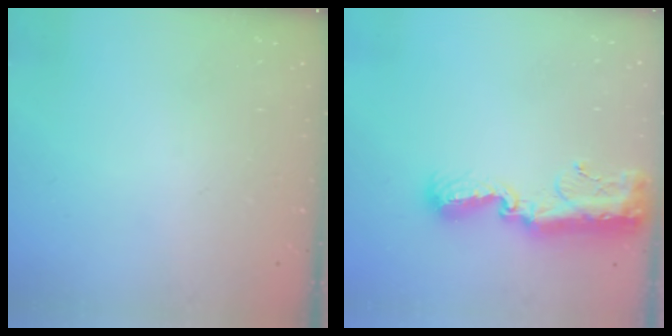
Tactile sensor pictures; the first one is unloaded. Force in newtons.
{"total": 12.1, "press": 12.0, "slide": 0.9}